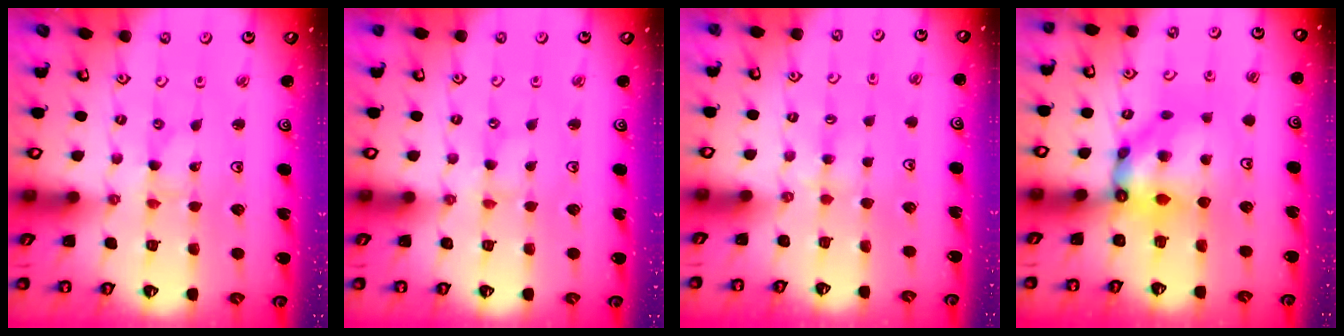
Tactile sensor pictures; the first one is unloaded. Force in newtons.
{"total": 0.0}
{"total": 2.3, "press": 2.3, "slide": 0.4}
{"total": 11.0, "press": 10.9, "slide": 1.6}